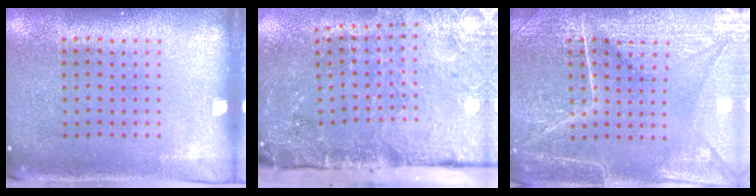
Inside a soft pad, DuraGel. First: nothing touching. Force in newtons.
{"total": 3.9, "press": 3.4, "slide": 1.8}
{"total": 4.6, "press": 4.6, "slide": 0.5}